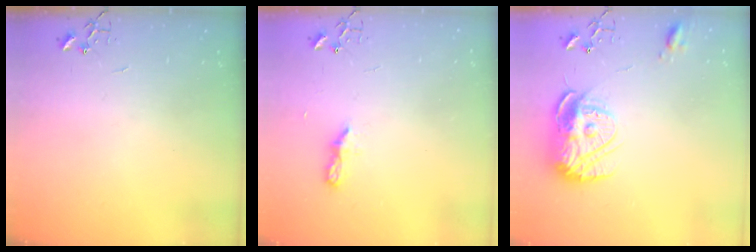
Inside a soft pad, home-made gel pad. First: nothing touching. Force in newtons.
{"total": 5.9, "press": 5.8, "slide": 0.7}
{"total": 14.9, "press": 14.9, "slide": 1.4}